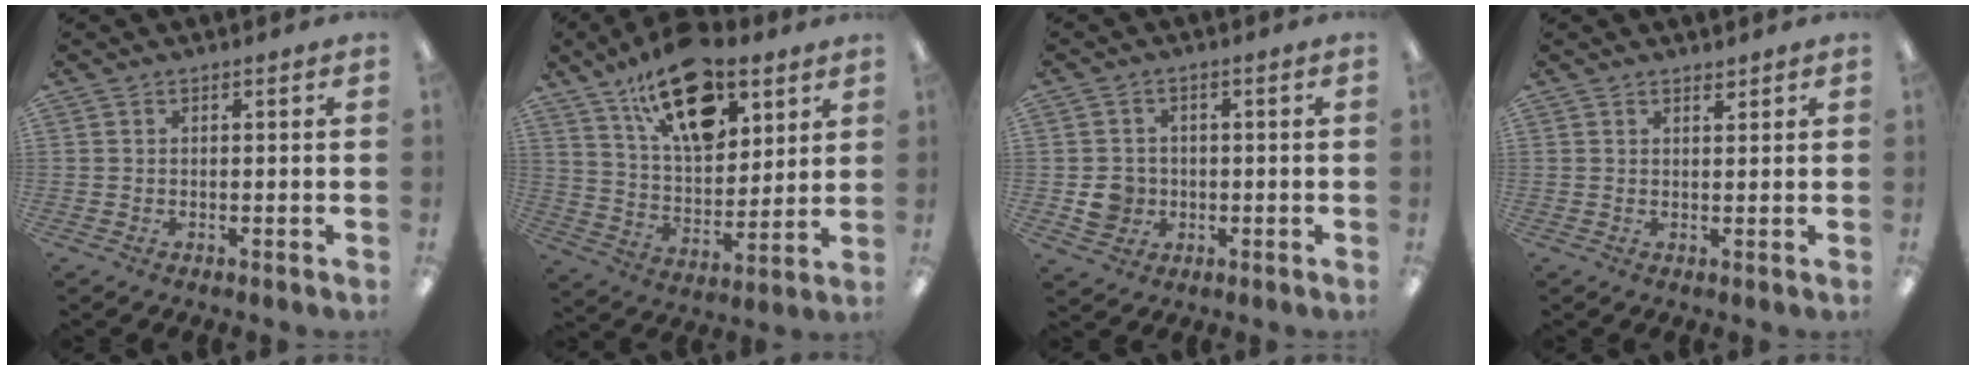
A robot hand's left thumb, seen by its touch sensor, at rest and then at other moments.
{"total": 20.3, "force": [12.4, 10.2, 12.4], "torque": [-0.191, -0.058, 0.212]}
{"total": 5.3, "force": [-0.9, 4.9, 1.8], "torque": [-0.019, 0.007, -0.012]}
{"total": 1.5, "force": [1.4, 0.4, 0.5], "torque": [-0.012, -0.001, 0.025]}